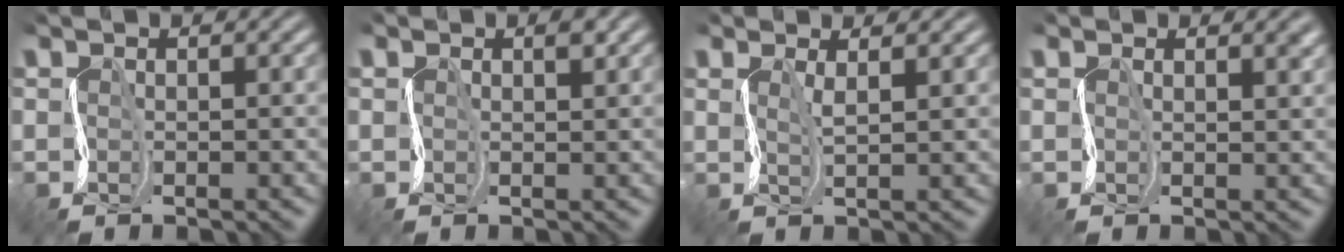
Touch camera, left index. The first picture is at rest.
{"total": 1.1, "force": [0.8, 0.7, 0.1], "torque": [0.007, 0.010, 0.009]}
{"total": 1.3, "force": [1.2, 0.5, 0.3], "torque": [-0.001, 0.007, 0.017]}
{"total": 1.8, "force": [1.3, 1.1, 0.4], "torque": [0.016, 0.007, 0.017]}